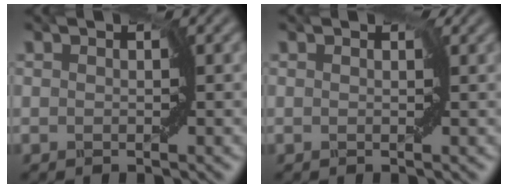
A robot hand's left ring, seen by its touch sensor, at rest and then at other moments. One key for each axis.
{"total": 0.9, "fx": 0.4, "fy": 0.6, "fz": 0.6, "tx": -0.004, "ty": 0.004, "tz": -0.003}